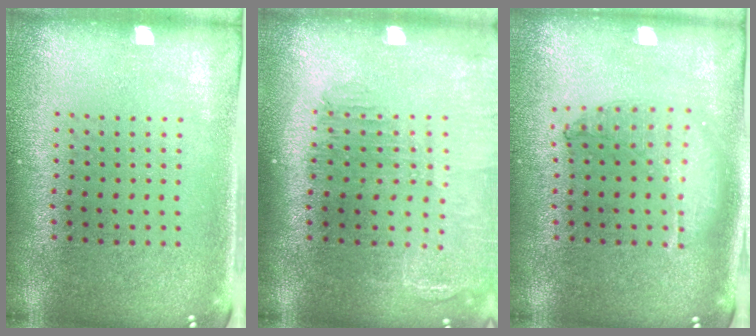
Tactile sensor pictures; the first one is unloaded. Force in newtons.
{"total": 1.5, "press": 1.5, "slide": 0.0}
{"total": 0.9, "press": 0.9, "slide": 0.2}